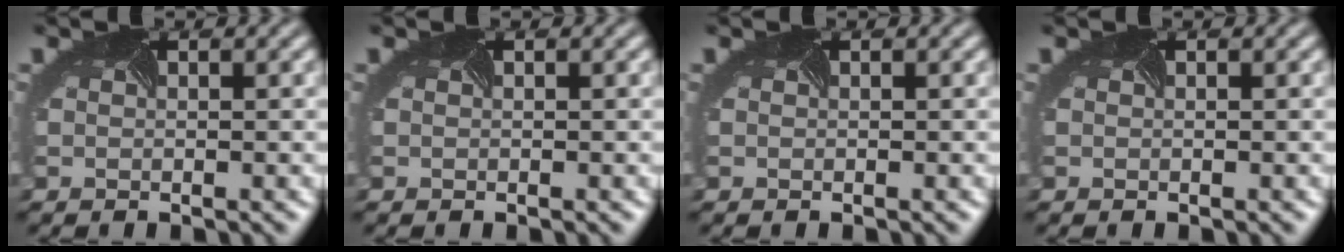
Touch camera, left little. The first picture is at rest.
{"total": 0.0}
{"total": 0.0}
{"total": 0.0}